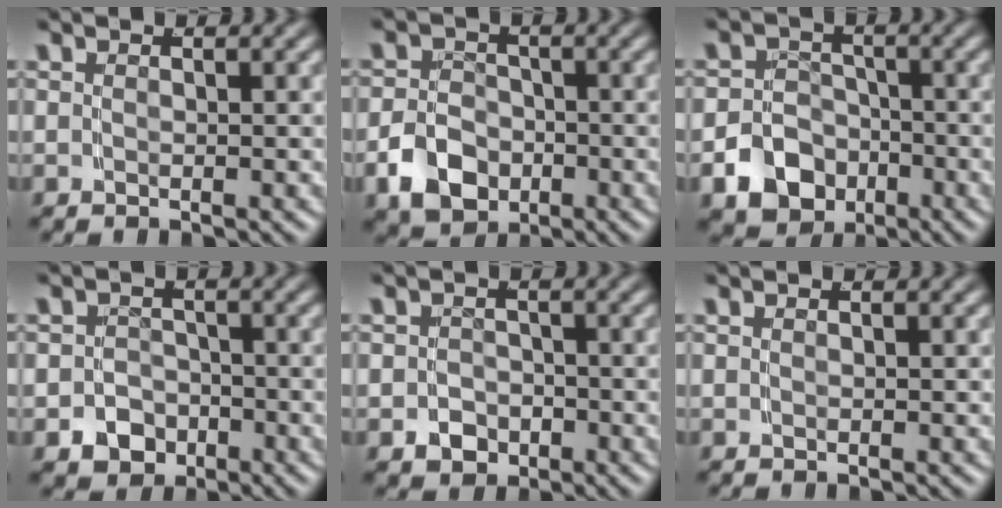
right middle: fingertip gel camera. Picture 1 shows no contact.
{"total": 5.9, "force": [-2.2, 4.7, 2.8], "torque": [-0.046, -0.012, -0.038]}
{"total": 9.2, "force": [-4.0, 7.9, 2.4], "torque": [-0.040, -0.019, -0.072]}
{"total": 5.2, "force": [-2.3, 4.5, 1.2], "torque": [-0.015, -0.012, -0.039]}
{"total": 2.7, "force": [-1.2, 2.3, 0.7], "torque": [-0.005, -0.007, -0.018]}
{"total": 0.0}